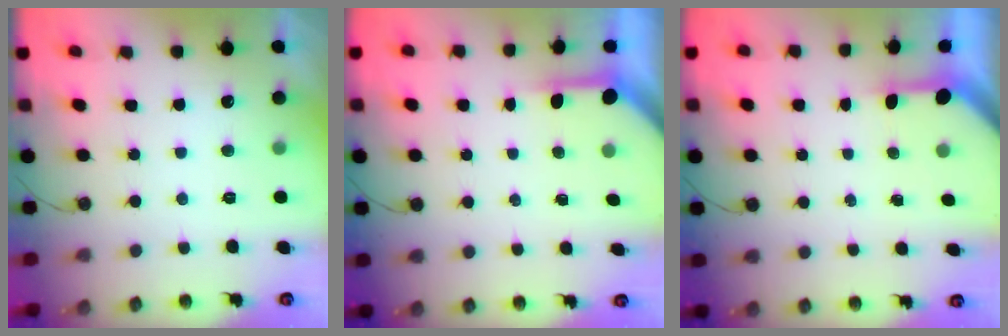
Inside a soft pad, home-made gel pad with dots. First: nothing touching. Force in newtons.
{"total": 4.0, "press": 4.0, "slide": 0.4}
{"total": 2.9, "press": 2.9, "slide": 0.2}